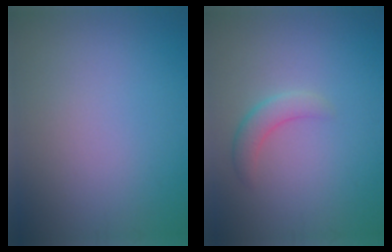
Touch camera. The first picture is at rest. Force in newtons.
{"total": 2.1, "press": 2.1, "slide": 0.2}